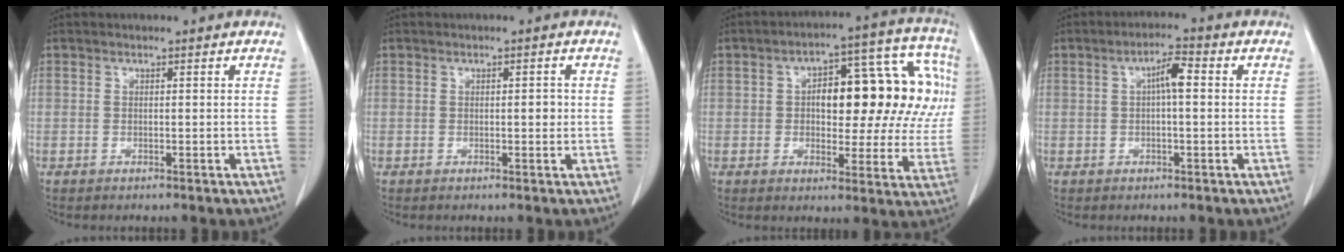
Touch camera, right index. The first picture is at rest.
{"total": 1.5, "force": [0.1, 0.6, 1.4], "torque": [-0.017, 0.002, 0.001]}
{"total": 18.6, "force": [2.9, 8.1, 16.5], "torque": [-0.207, 0.052, 0.036]}
{"total": 4.1, "force": [0.6, 0.9, 4.0], "torque": [-0.067, 0.013, 0.007]}